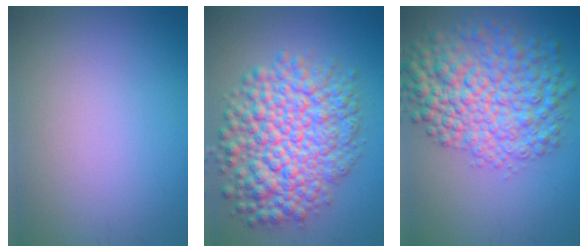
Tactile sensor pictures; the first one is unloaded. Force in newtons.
{"total": 10.2, "press": 10.2, "slide": 0.3}
{"total": 9.0, "press": 9.0, "slide": 0.2}